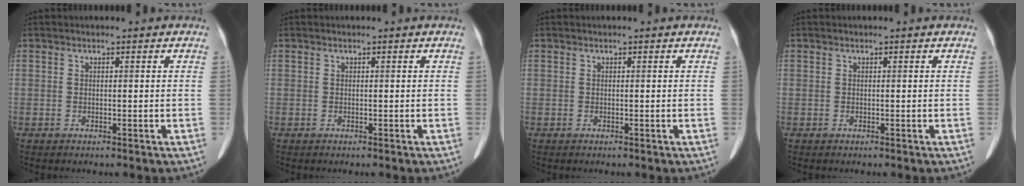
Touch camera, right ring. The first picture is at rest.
{"total": 0.0}
{"total": 0.0}
{"total": 0.0}